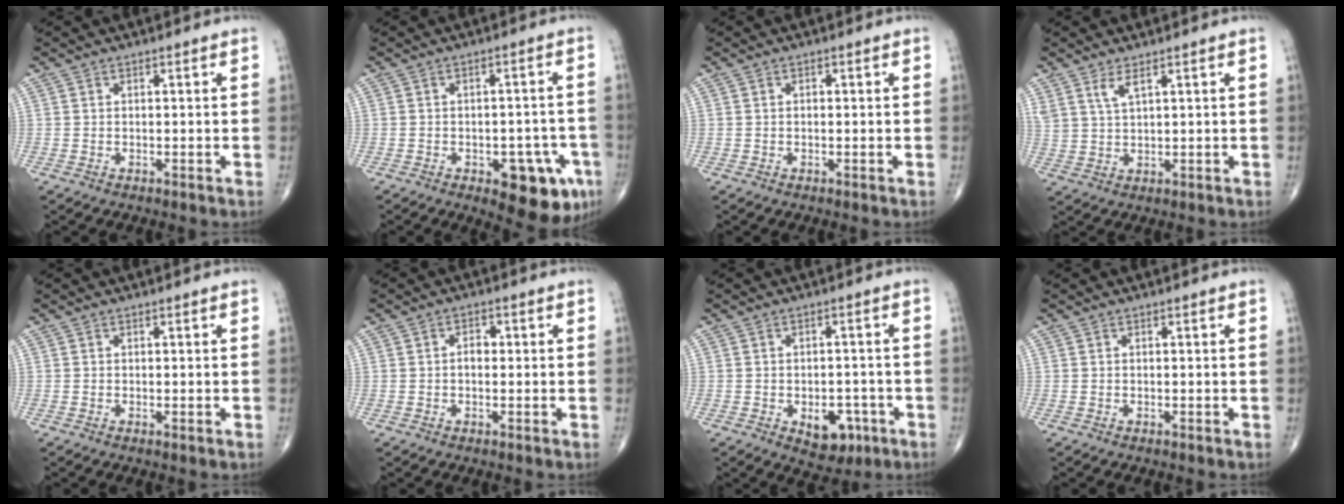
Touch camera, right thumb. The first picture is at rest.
{"total": 11.5, "force": [-5.0, 5.2, 9.0], "torque": [-0.077, 0.021, -0.054]}
{"total": 0.6, "force": [0.1, 0.4, 0.4], "torque": [-0.010, 0.002, 0.002]}
{"total": 3.6, "force": [2.3, 1.0, 2.5], "torque": [-0.055, -0.012, 0.052]}
{"total": 0.0}
{"total": 2.3, "force": [0.0, 1.5, 1.7], "torque": [-0.022, 0.008, -0.003]}
{"total": 7.0, "force": [-2.8, 4.5, 4.7], "torque": [-0.032, 0.016, -0.028]}
{"total": 0.0}